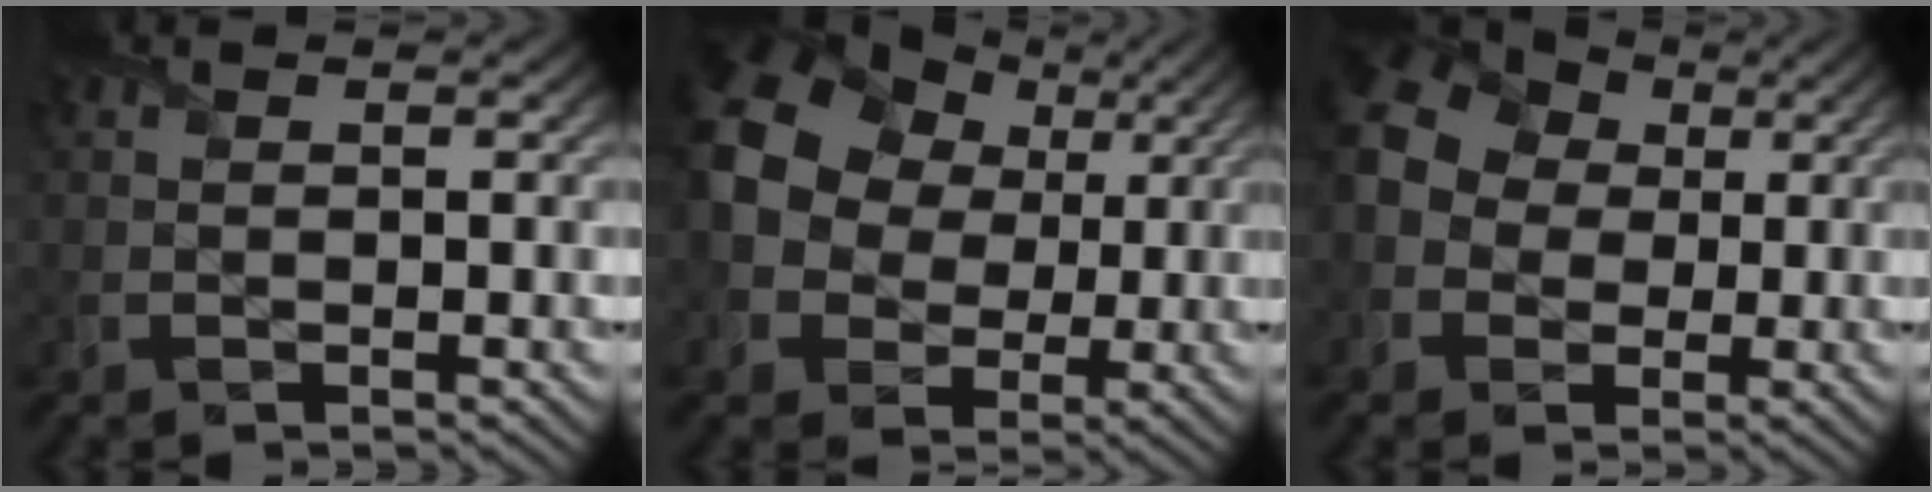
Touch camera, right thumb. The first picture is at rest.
{"total": 15.3, "force": [3.2, 12.6, 7.9], "torque": [-0.227, 0.028, 0.052]}
{"total": 13.9, "force": [1.2, 12.0, 6.8], "torque": [-0.198, 0.022, -0.013]}